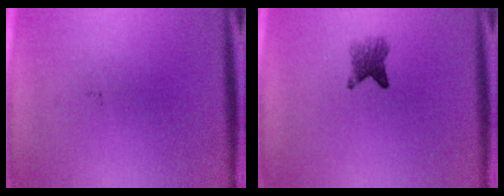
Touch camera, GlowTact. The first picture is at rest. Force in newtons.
{"total": 3.1}